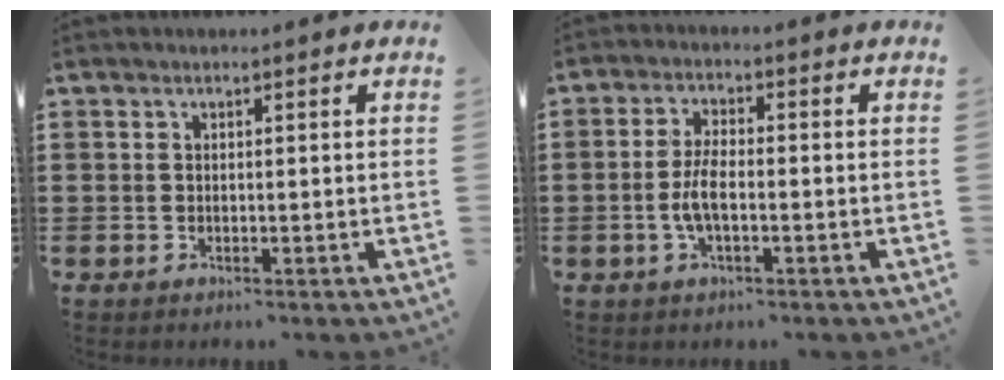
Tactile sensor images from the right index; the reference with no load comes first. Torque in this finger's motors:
{"motor_torque": [2.14, 0.00, 0.63, 0.14]}